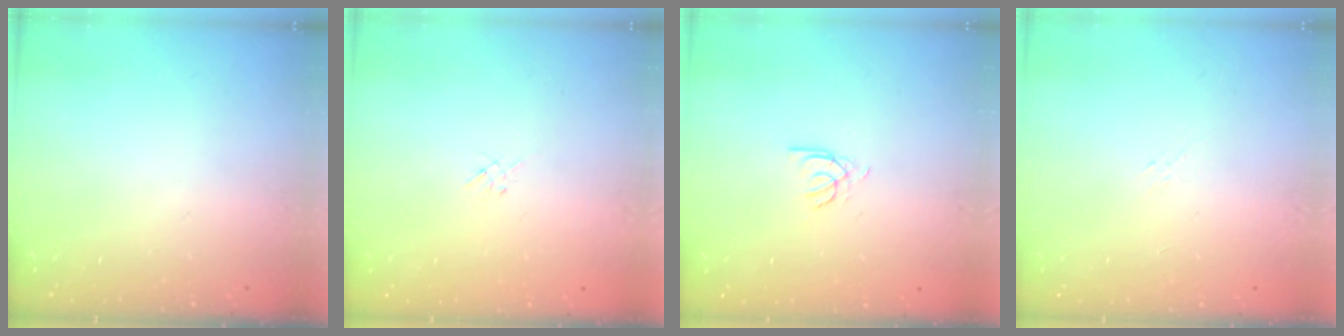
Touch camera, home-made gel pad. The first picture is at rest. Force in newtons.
{"total": 1.3, "press": 1.2, "slide": 0.5}
{"total": 2.6, "press": 2.6, "slide": 0.2}
{"total": 2.1, "press": 2.0, "slide": 0.6}